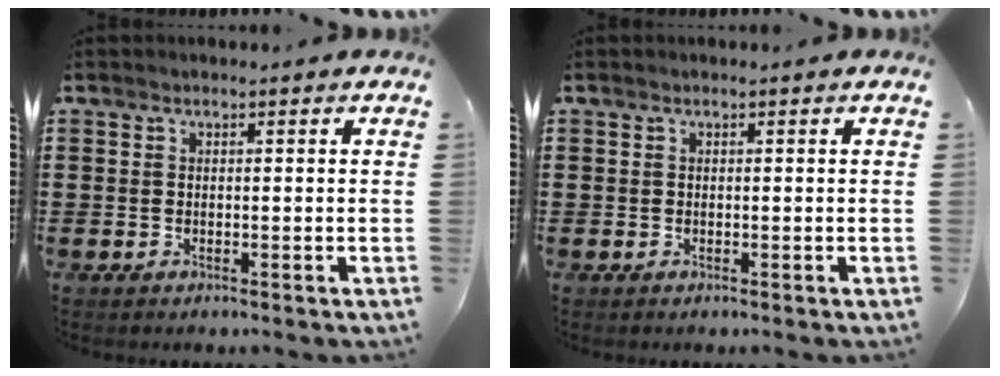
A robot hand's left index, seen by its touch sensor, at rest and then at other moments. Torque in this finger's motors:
{"motor_torque": [0.02, 0.03, 0.00, 0.01]}